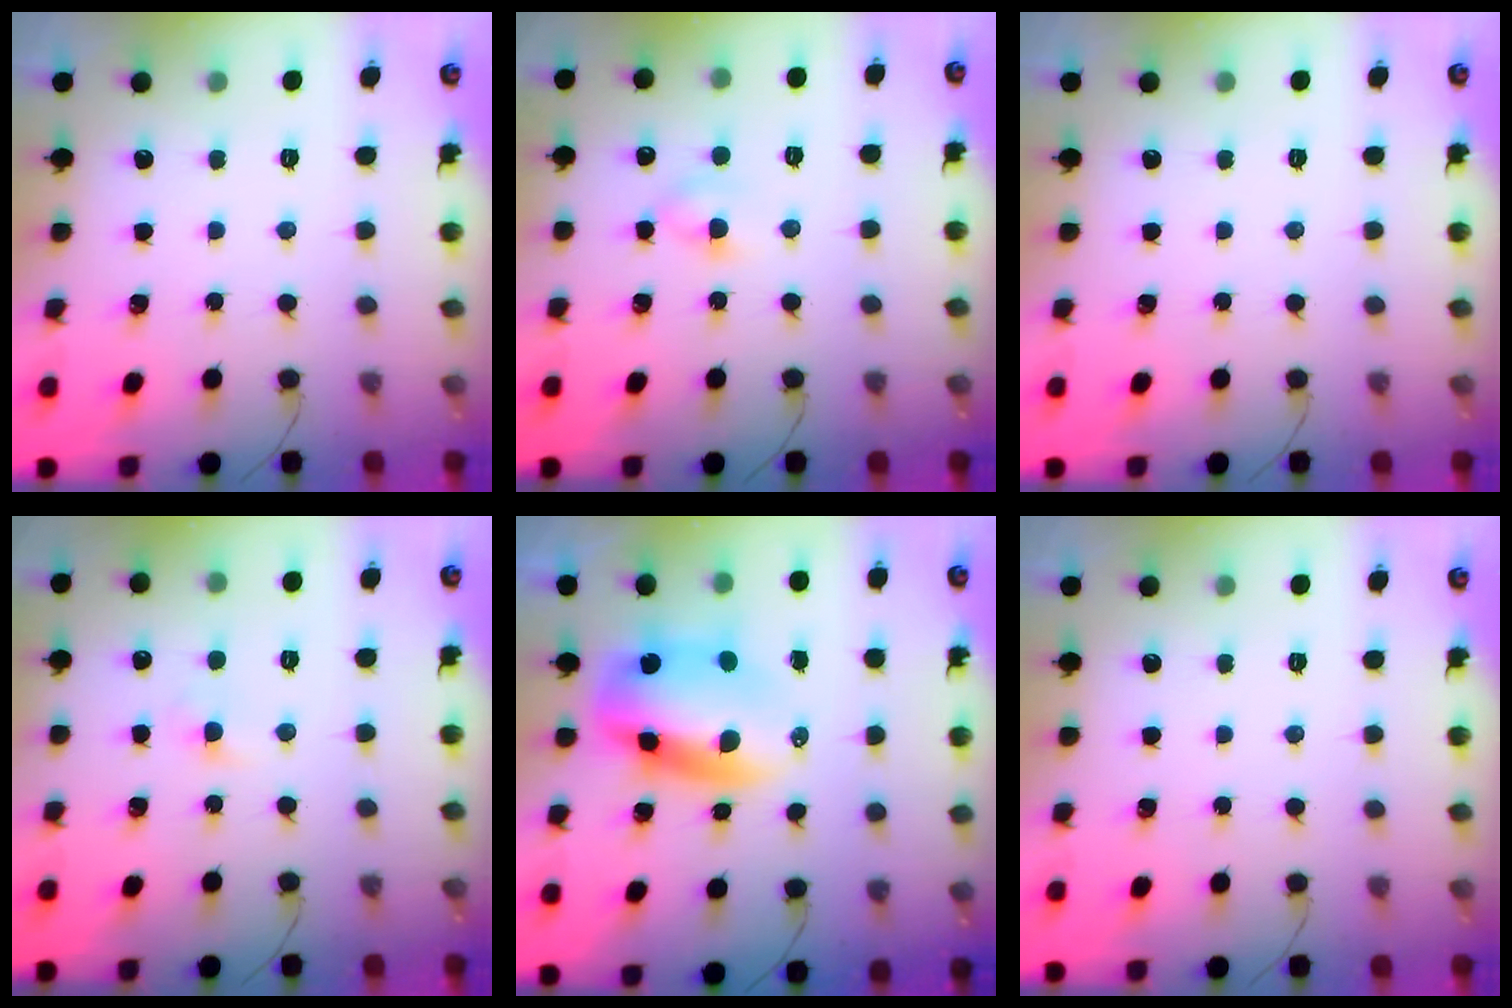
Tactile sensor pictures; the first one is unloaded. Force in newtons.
{"total": 4.0, "press": 3.7, "slide": 1.5}
{"total": 0.0}
{"total": 2.7, "press": 2.4, "slide": 1.2}
{"total": 10.7, "press": 10.4, "slide": 2.7}
{"total": 0.0}